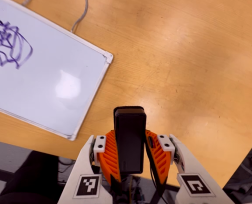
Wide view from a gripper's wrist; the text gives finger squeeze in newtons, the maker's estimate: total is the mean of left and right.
{"total": 4.5, "left": 3.2, "right": 5.8}